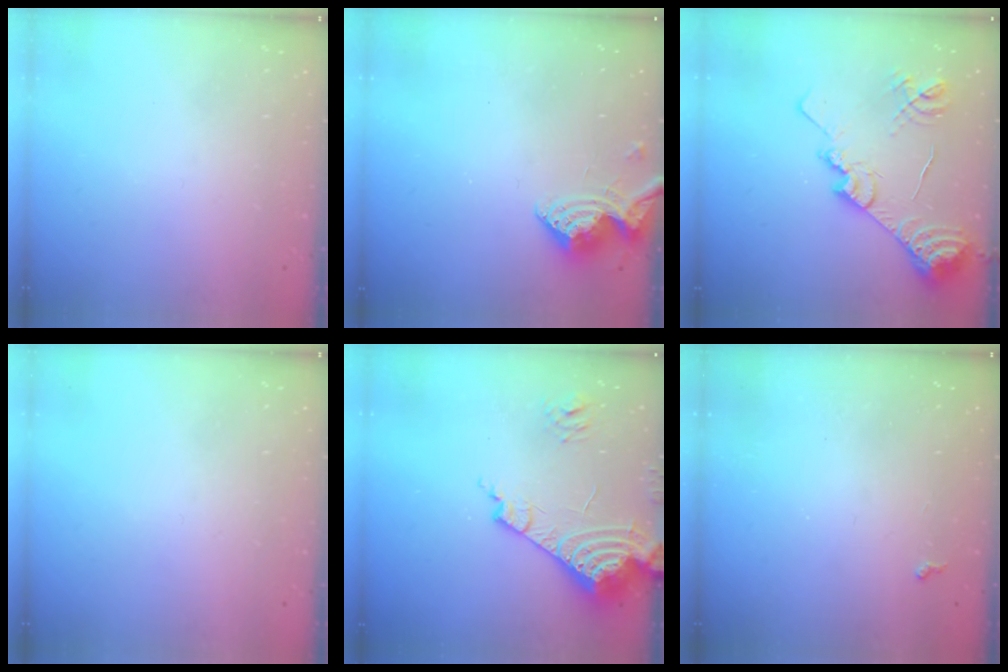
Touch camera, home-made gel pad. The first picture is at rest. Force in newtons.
{"total": 8.8, "press": 8.8, "slide": 0.5}
{"total": 18.8, "press": 18.7, "slide": 1.8}
{"total": 0.0}
{"total": 16.3, "press": 16.1, "slide": 2.2}
{"total": 5.5, "press": 5.5, "slide": 0.8}